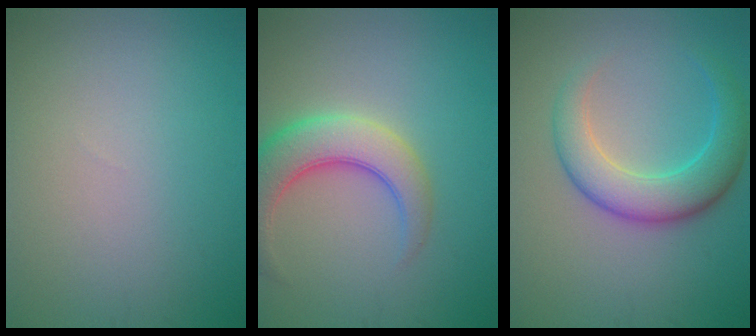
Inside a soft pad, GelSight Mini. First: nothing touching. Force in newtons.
{"total": 5.8, "press": 5.8, "slide": 0.2}
{"total": 5.4, "press": 5.4, "slide": 0.1}